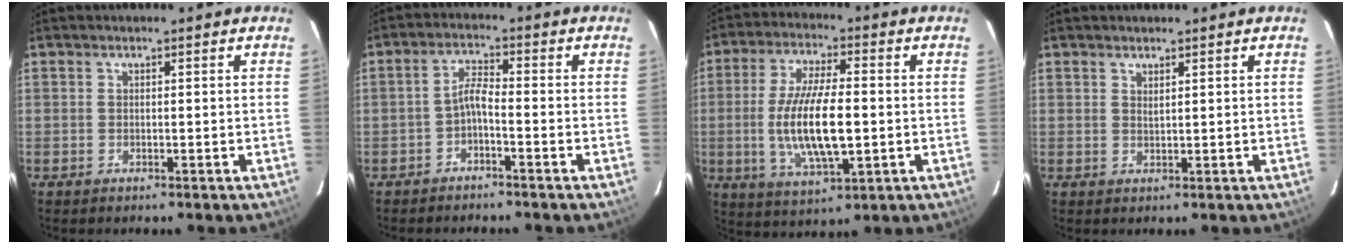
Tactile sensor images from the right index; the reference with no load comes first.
{"total": 2.8, "force": [-1.8, 0.4, 2.1], "torque": [-0.052, 0.012, -0.037]}
{"total": 14.0, "force": [-1.5, 4.4, 13.2], "torque": [-0.259, -0.009, -0.024]}
{"total": 1.1, "force": [0.9, 0.2, 0.6], "torque": [-0.011, 0.000, 0.017]}